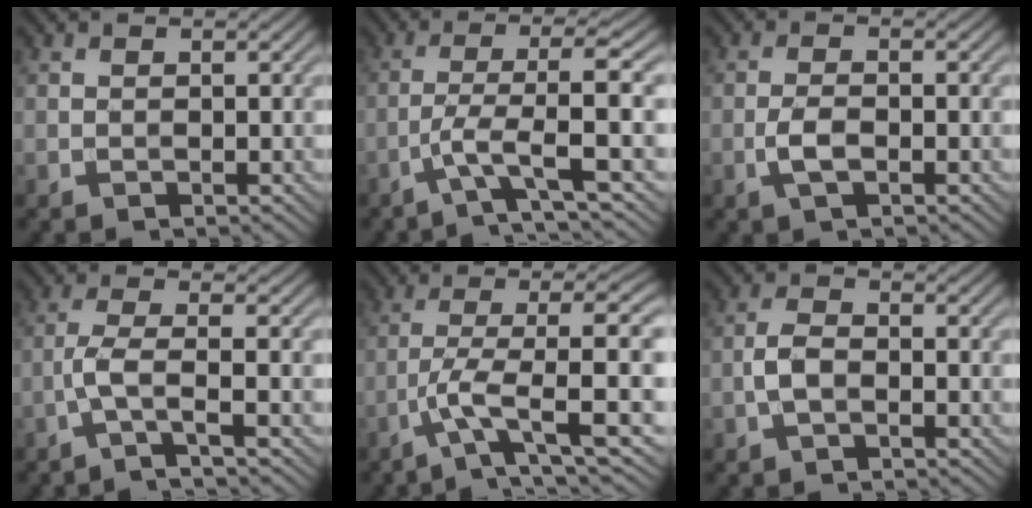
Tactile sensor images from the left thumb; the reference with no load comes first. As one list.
[{"total": 5.8, "force": [-1.9, 0.6, 5.4], "torque": [-0.097, 0.013, -0.050]}, {"total": 2.8, "force": [-1.1, 1.1, 2.4], "torque": [-0.054, 0.000, -0.027]}, {"total": 3.6, "force": [-1.6, 0.3, 3.2], "torque": [-0.062, 0.010, -0.053]}, {"total": 8.7, "force": [-1.8, 1.9, 8.4], "torque": [-0.139, 0.015, -0.036]}, {"total": 2.8, "force": [-1.2, 1.4, 2.2], "torque": [-0.047, 0.005, -0.030]}]